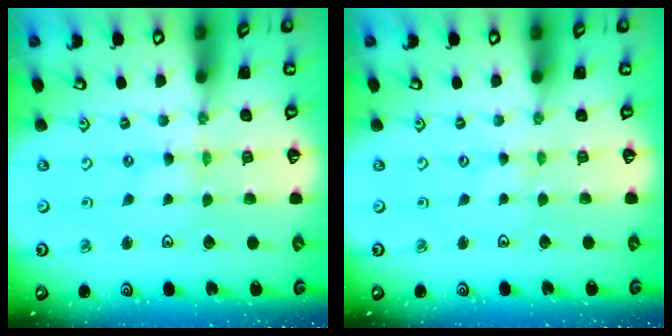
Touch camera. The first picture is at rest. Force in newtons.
{"total": 0.0}